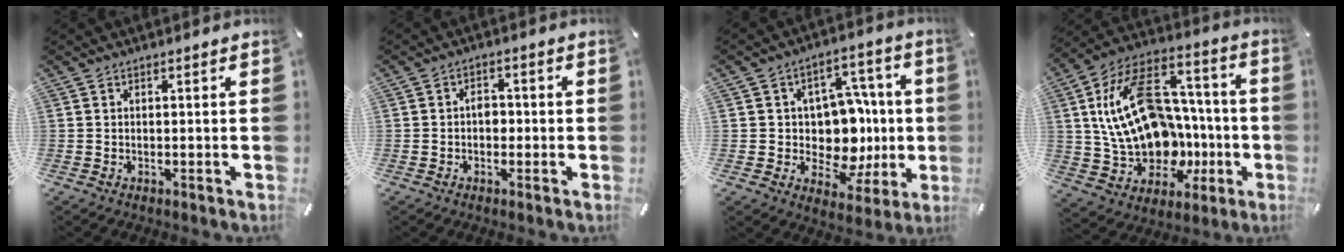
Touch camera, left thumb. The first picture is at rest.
{"total": 2.5, "force": [-0.6, 1.9, 1.5], "torque": [-0.029, 0.009, -0.012]}
{"total": 13.8, "force": [0.2, 11.4, 7.6], "torque": [-0.096, -0.014, 0.020]}
{"total": 25.4, "force": [1.0, 18.2, 17.7], "torque": [-0.350, 0.001, 0.031]}